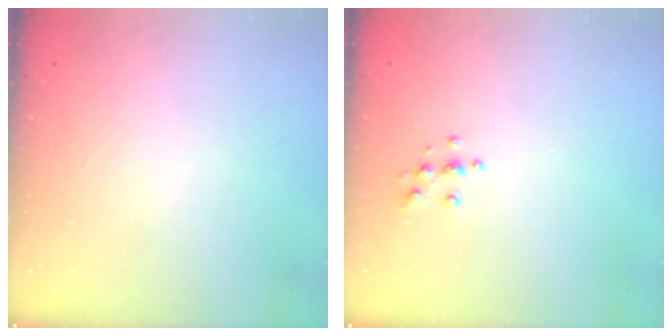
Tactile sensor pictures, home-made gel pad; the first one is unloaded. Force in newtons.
{"total": 4.4, "press": 4.4, "slide": 0.3}